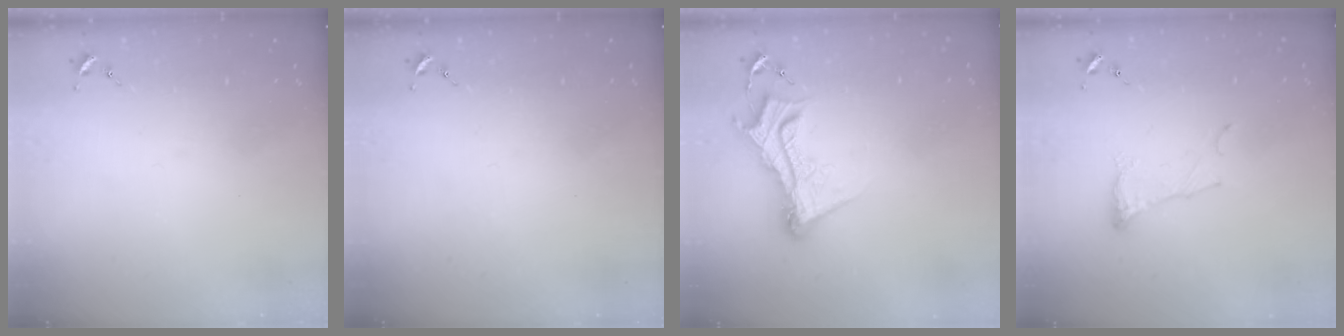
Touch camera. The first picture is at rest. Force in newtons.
{"total": 0.0}
{"total": 10.5, "press": 10.4, "slide": 1.1}
{"total": 6.8, "press": 6.8, "slide": 0.1}